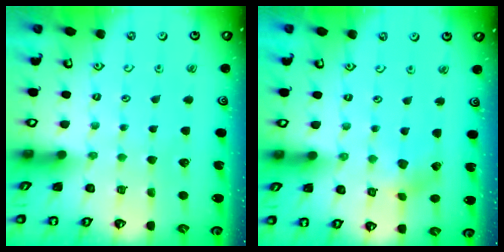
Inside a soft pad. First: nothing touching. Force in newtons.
{"total": 4.0, "press": 4.0, "slide": 0.5}